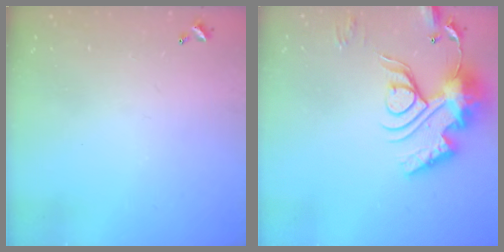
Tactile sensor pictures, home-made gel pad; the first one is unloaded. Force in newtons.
{"total": 18.4, "press": 18.3, "slide": 1.8}